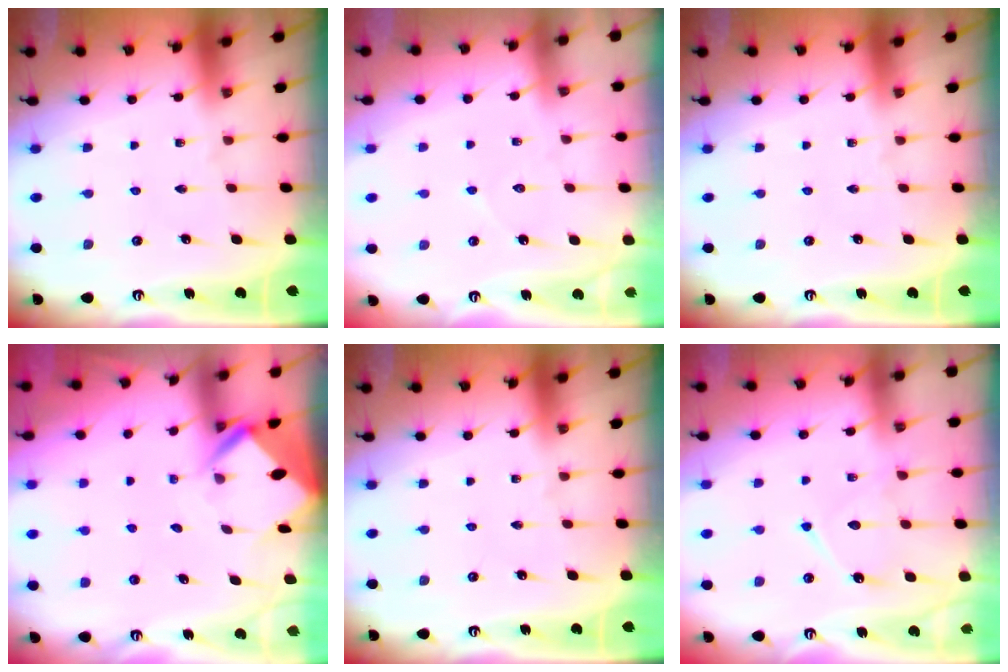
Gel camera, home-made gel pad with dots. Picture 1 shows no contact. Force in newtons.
{"total": 4.4, "press": 4.3, "slide": 0.4}
{"total": 0.0}
{"total": 5.0, "press": 4.9, "slide": 0.3}
{"total": 0.0}
{"total": 10.8, "press": 10.7, "slide": 1.0}